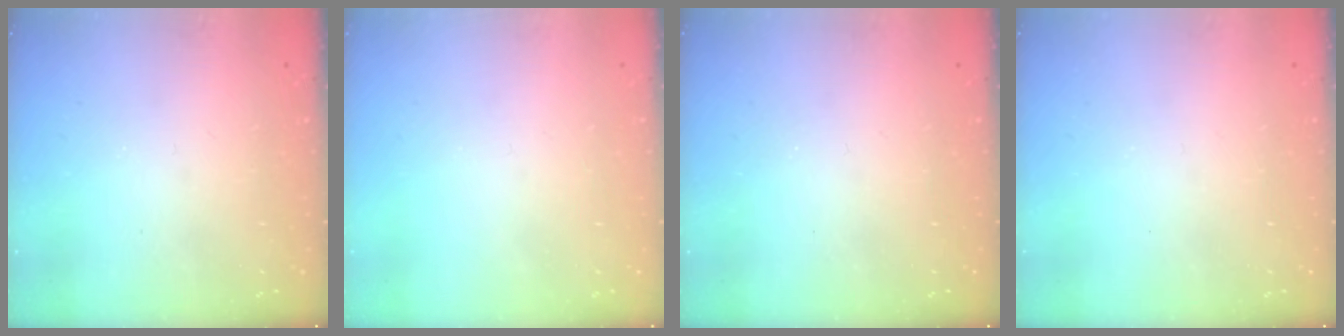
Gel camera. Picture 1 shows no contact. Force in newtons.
{"total": 0.0}
{"total": 0.0}
{"total": 0.0}